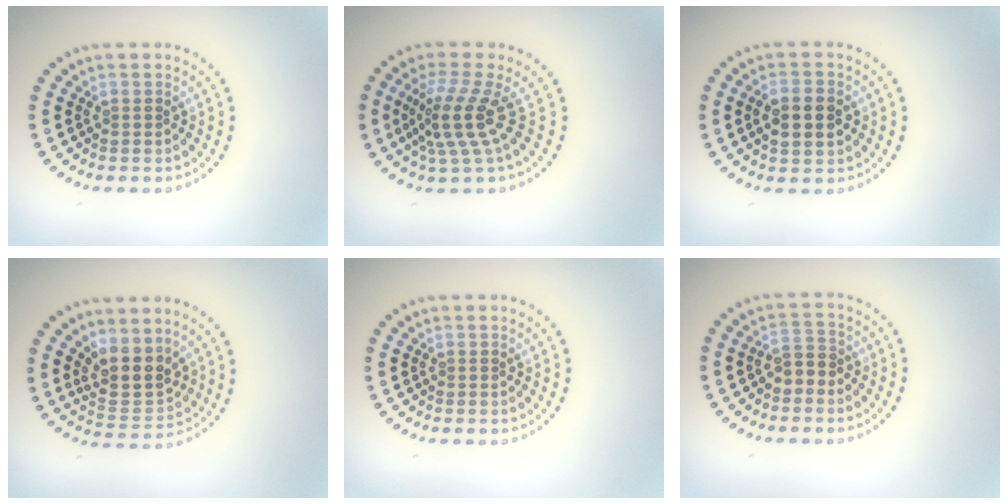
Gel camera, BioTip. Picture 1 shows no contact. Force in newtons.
{"total": 4.0, "press": 2.8, "slide": 2.9}
{"total": 3.3, "press": 3.3, "slide": 0.1}
{"total": 3.8, "press": 3.3, "slide": 1.9}
{"total": 0.0}
{"total": 2.0, "press": 1.8, "slide": 0.8}